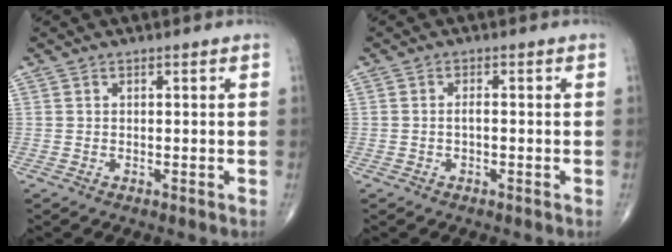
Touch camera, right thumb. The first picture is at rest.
{"total": 1.2, "force": [-0.3, 0.5, 1.0], "torque": [-0.017, 0.004, -0.006]}